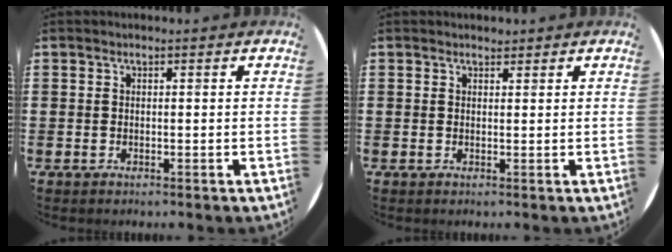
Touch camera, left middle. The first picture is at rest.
{"total": 0.9, "force": [0.9, 0.2, 0.0], "torque": [0.000, 0.002, 0.017]}